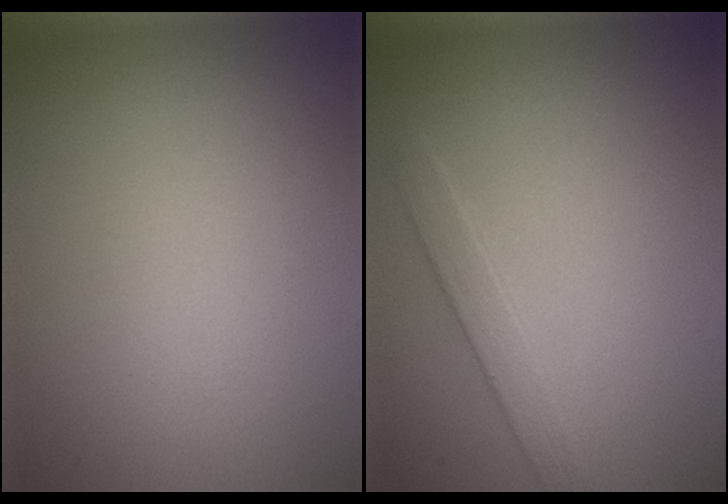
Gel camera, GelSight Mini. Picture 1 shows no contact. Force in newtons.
{"total": 1.9, "press": 1.9, "slide": 0.1}